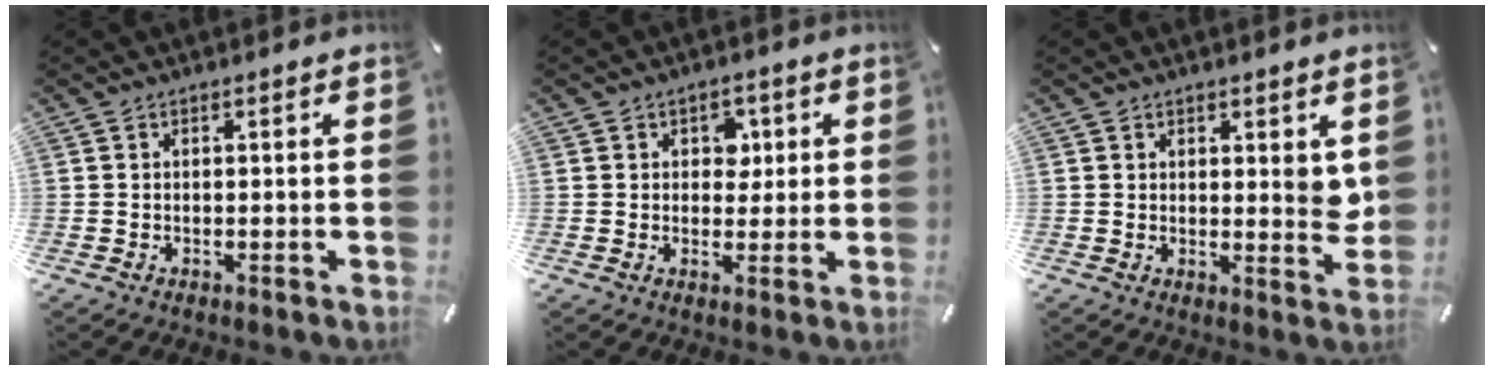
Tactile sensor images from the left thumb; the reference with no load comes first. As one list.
[{"total": 4.5, "force": [1.1, 3.7, 2.4], "torque": [-0.017, -0.007, 0.007]}, {"total": 4.2, "force": [2.1, 2.1, 2.9], "torque": [-0.027, -0.015, 0.032]}]